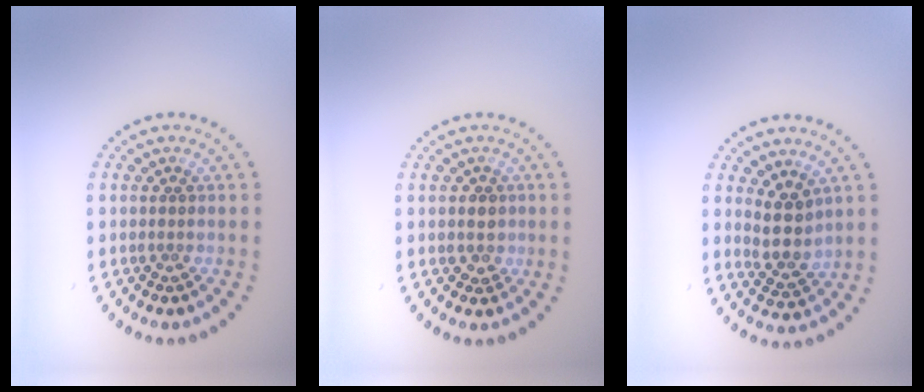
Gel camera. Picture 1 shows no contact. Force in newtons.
{"total": 1.2, "press": 0.9, "slide": 0.7}
{"total": 2.8, "press": 2.3, "slide": 1.6}